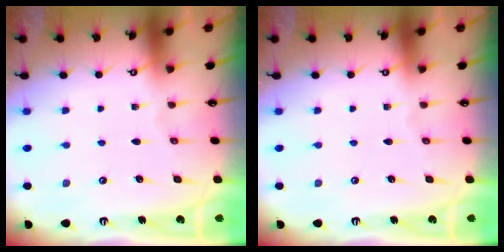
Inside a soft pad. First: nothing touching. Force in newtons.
{"total": 0.0}